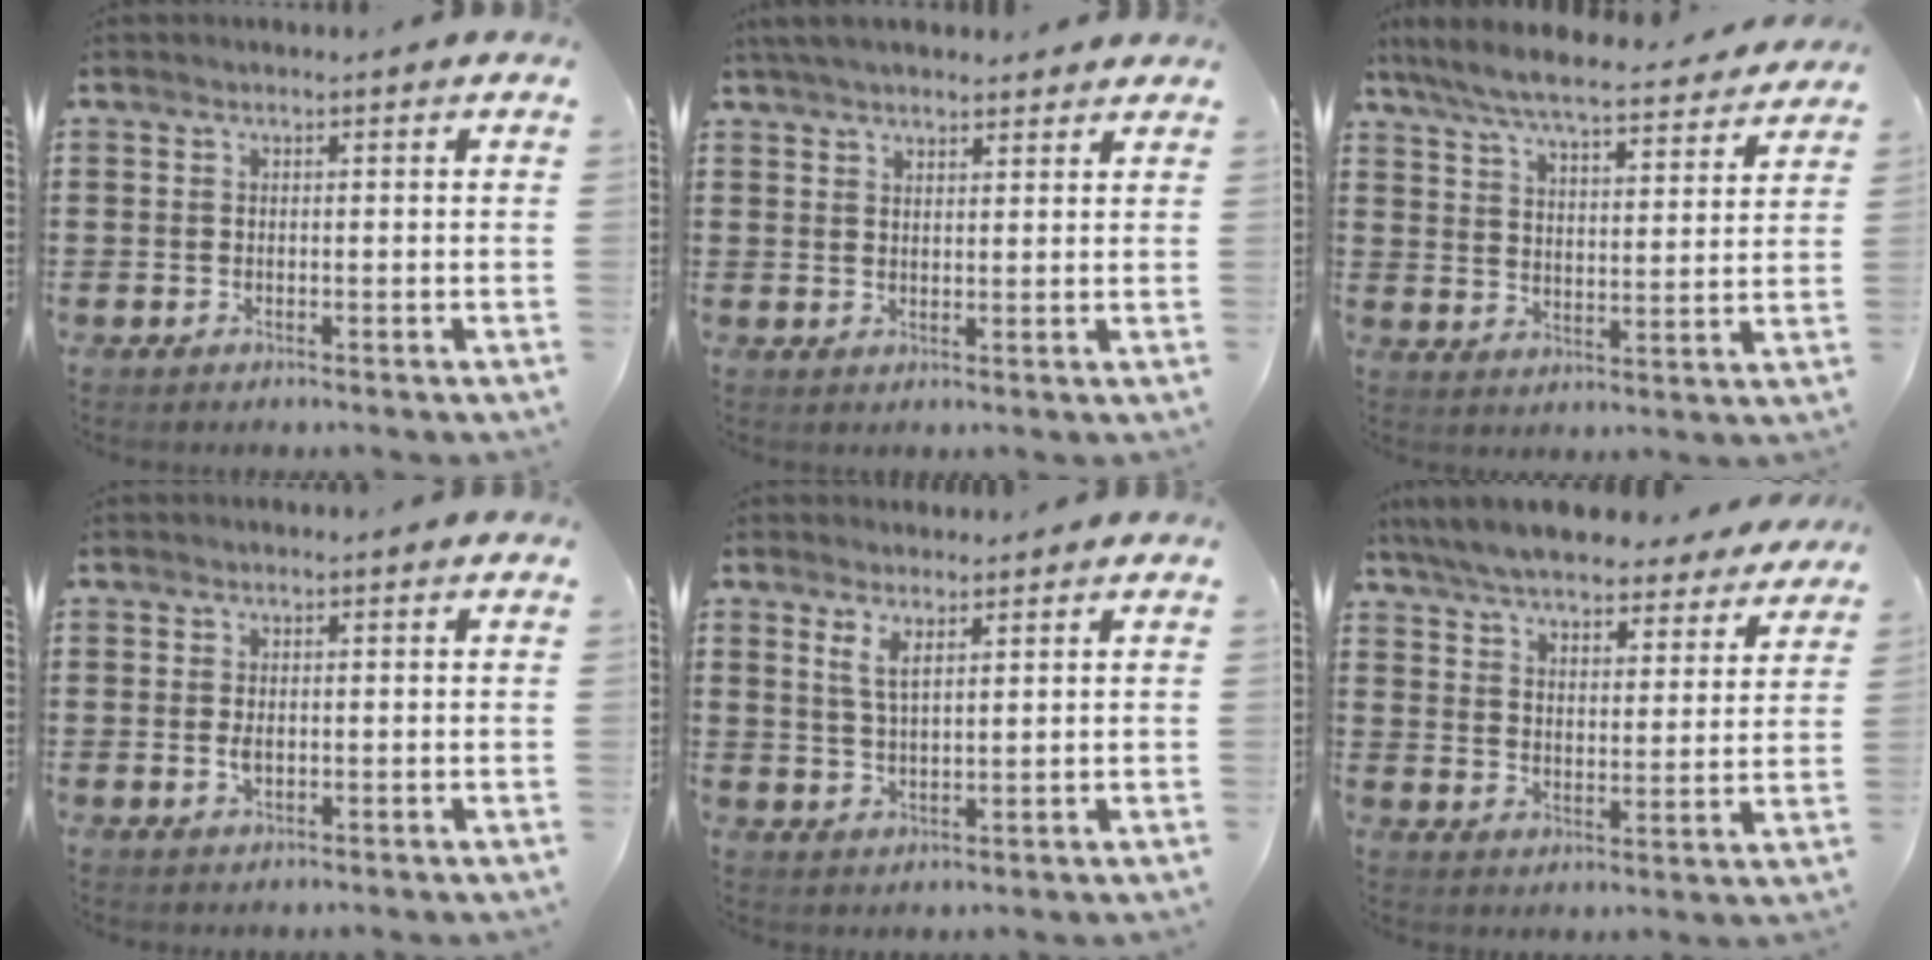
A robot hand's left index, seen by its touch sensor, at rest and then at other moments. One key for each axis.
{"total": 3.8, "fx": 3.5, "fy": 0.5, "fz": 1.3, "tx": -0.033, "ty": -0.001, "tz": 0.066}
{"total": 6.9, "fx": 6.4, "fy": 0.2, "fz": 2.5, "tx": -0.076, "ty": -0.041, "tz": 0.110}
{"total": 1.6, "fx": 0.0, "fy": 0.7, "fz": 1.4, "tx": -0.029, "ty": 0.001, "tz": -0.001}
{"total": 3.4, "fx": 2.3, "fy": 1.1, "fz": 2.3, "tx": -0.051, "ty": 0.004, "tz": 0.041}
{"total": 7.1, "fx": 6.8, "fy": 0.7, "fz": 2.0, "tx": -0.069, "ty": -0.036, "tz": 0.121}